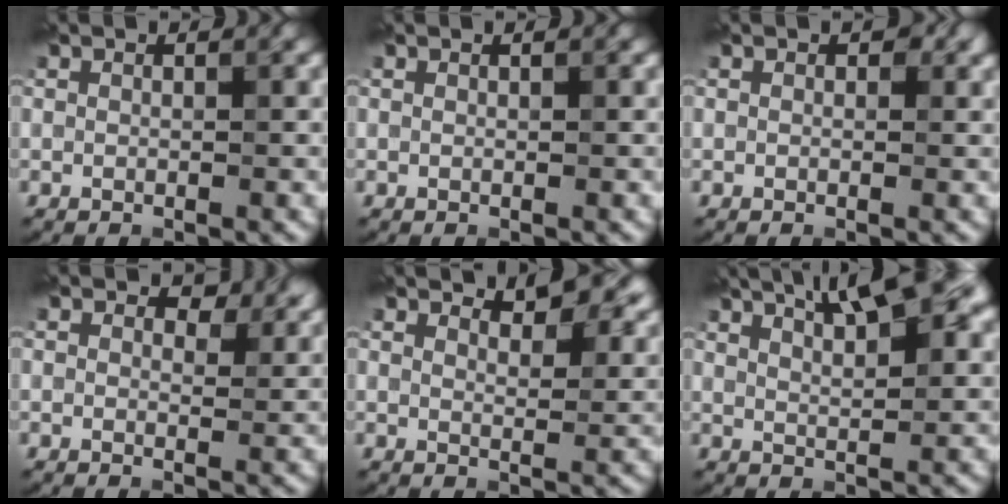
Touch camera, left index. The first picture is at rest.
{"total": 0.0}
{"total": 1.0, "force": [0.3, 0.8, 0.6], "torque": [-0.003, -0.002, 0.000]}
{"total": 2.5, "force": [1.5, 1.4, 1.4], "torque": [-0.019, -0.005, 0.016]}
{"total": 4.3, "force": [3.3, 1.6, 2.2], "torque": [-0.029, -0.001, 0.047]}
{"total": 7.9, "force": [4.8, 2.4, 5.8], "torque": [-0.075, 0.028, 0.064]}